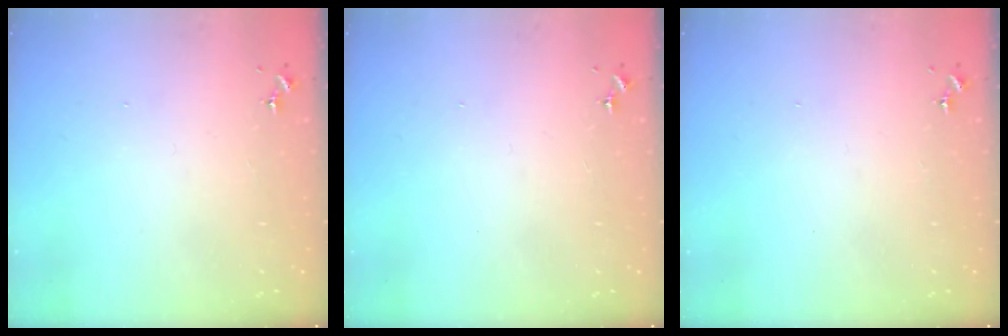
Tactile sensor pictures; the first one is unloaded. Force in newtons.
{"total": 0.0}
{"total": 0.0}